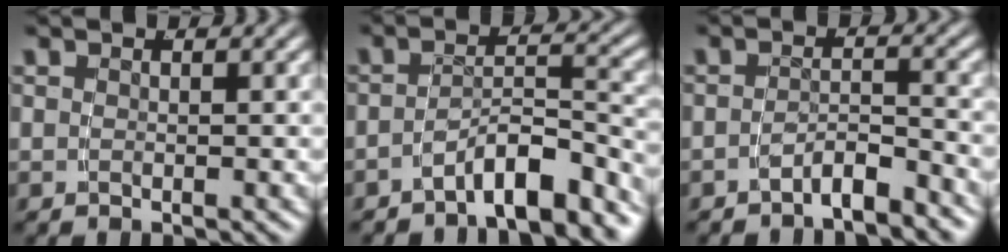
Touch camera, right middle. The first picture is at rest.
{"total": 6.4, "force": [-5.2, 1.9, 3.2], "torque": [-0.024, -0.002, -0.076]}
{"total": 3.2, "force": [-3.0, 0.6, 0.9], "torque": [-0.001, -0.004, -0.051]}